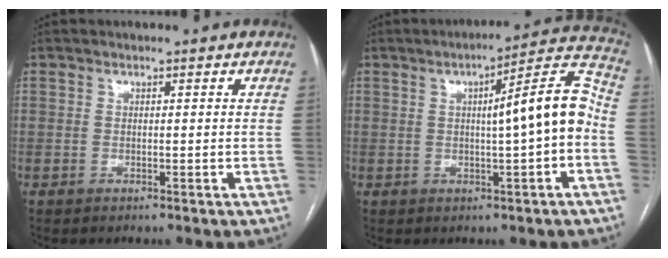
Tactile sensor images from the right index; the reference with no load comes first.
{"total": 11.0, "force": [-0.4, 0.4, 10.9], "torque": [-0.147, 0.029, -0.008]}